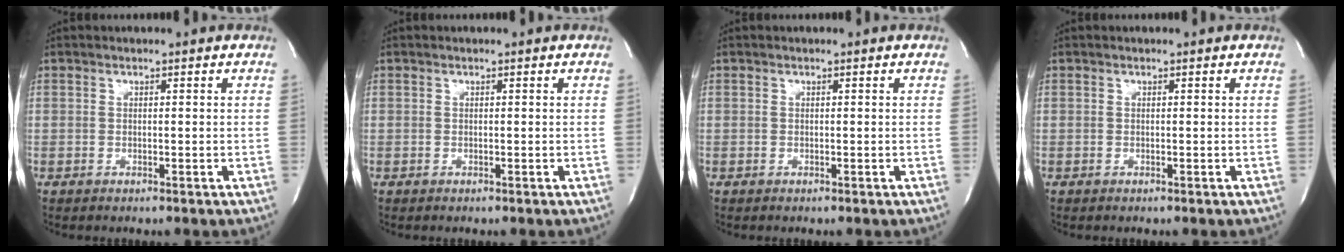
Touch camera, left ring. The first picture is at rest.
{"total": 0.0}
{"total": 0.0}
{"total": 0.0}